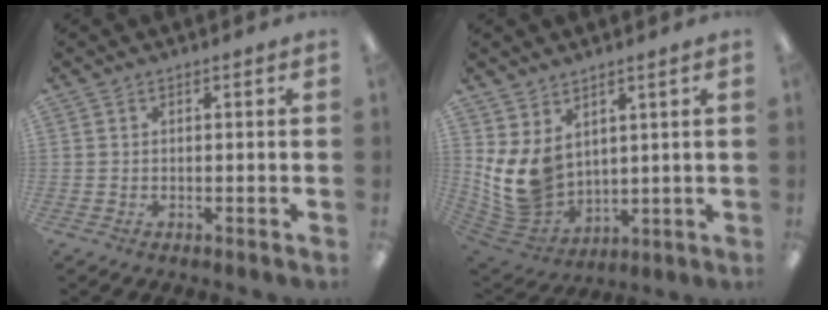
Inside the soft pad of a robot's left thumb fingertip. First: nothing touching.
{"total": 10.6, "force": [4.1, 7.7, 6.0], "torque": [-0.148, -0.036, 0.085]}